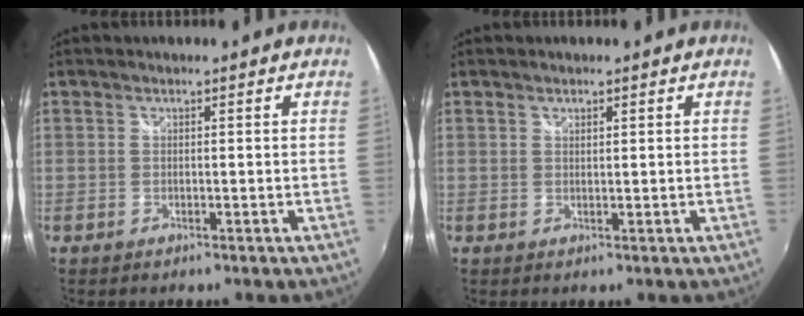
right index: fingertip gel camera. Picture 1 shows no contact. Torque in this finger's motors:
{"motor_torque": [-0.24, -0.07, -0.03, -0.01]}